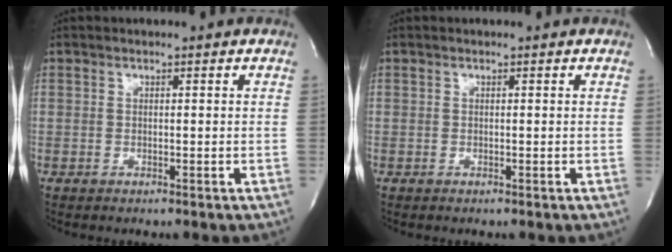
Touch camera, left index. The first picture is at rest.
{"total": 0.0}